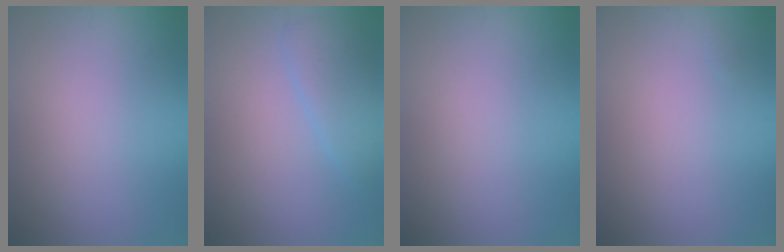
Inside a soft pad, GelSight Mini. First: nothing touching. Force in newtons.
{"total": 2.3, "press": 2.3, "slide": 0.0}
{"total": 0.0}
{"total": 0.0}